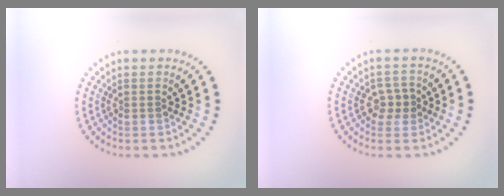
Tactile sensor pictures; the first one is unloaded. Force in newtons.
{"total": 2.2, "press": 2.1, "slide": 0.6}